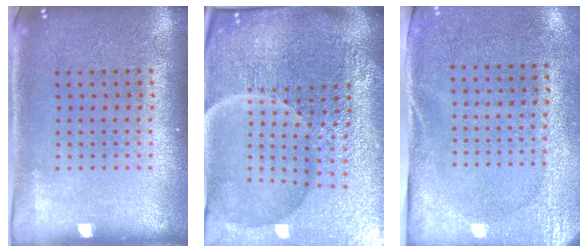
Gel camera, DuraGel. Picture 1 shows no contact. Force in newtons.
{"total": 6.9, "press": 6.2, "slide": 3.2}
{"total": 2.7, "press": 2.2, "slide": 1.6}